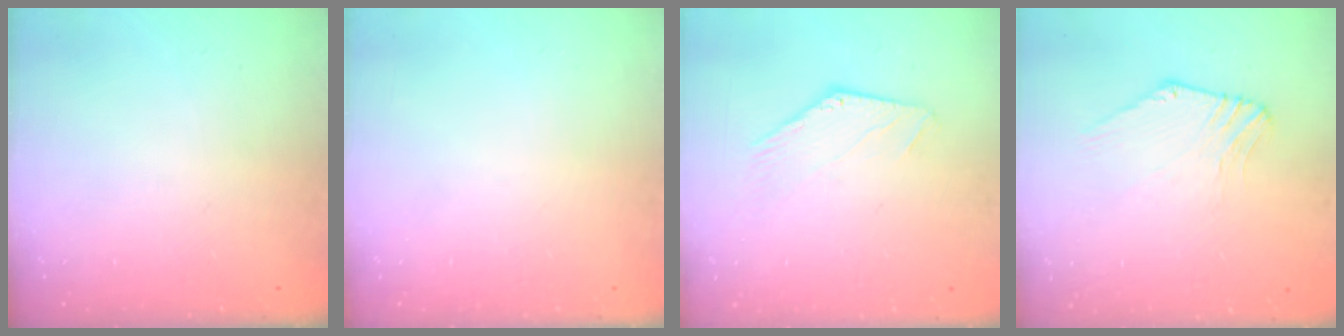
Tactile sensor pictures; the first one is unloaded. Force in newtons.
{"total": 0.0}
{"total": 0.0}
{"total": 0.5, "press": 0.5, "slide": 0.3}